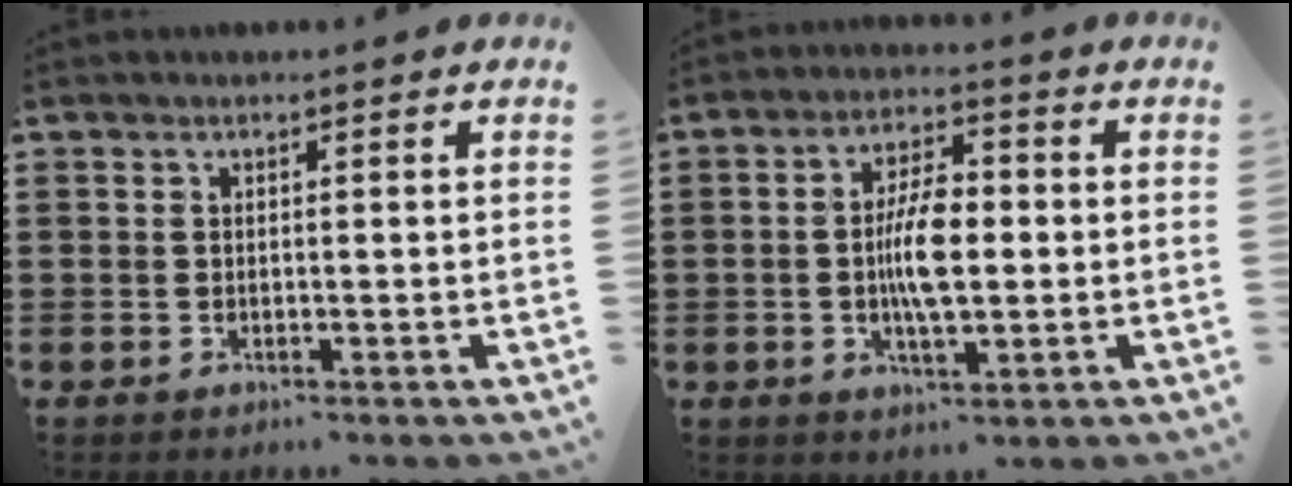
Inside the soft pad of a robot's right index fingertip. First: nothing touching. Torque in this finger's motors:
{"motor_torque": [0.69, -0.07, 0.40, 0.12]}